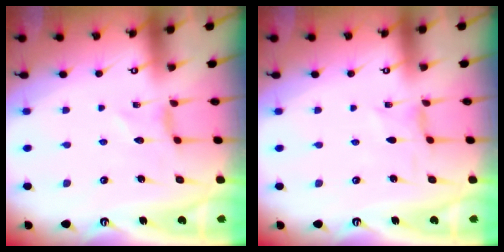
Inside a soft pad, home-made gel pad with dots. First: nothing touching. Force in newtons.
{"total": 0.0}